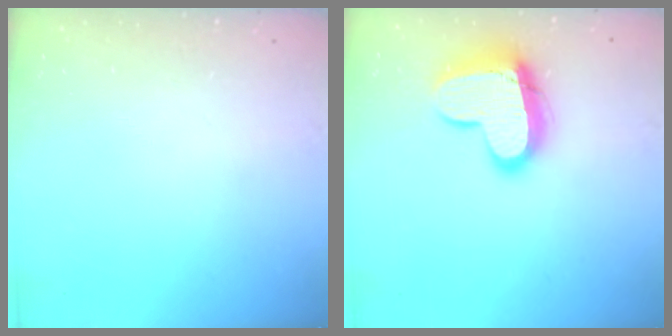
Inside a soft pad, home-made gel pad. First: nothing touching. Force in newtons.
{"total": 16.6, "press": 16.5, "slide": 1.4}